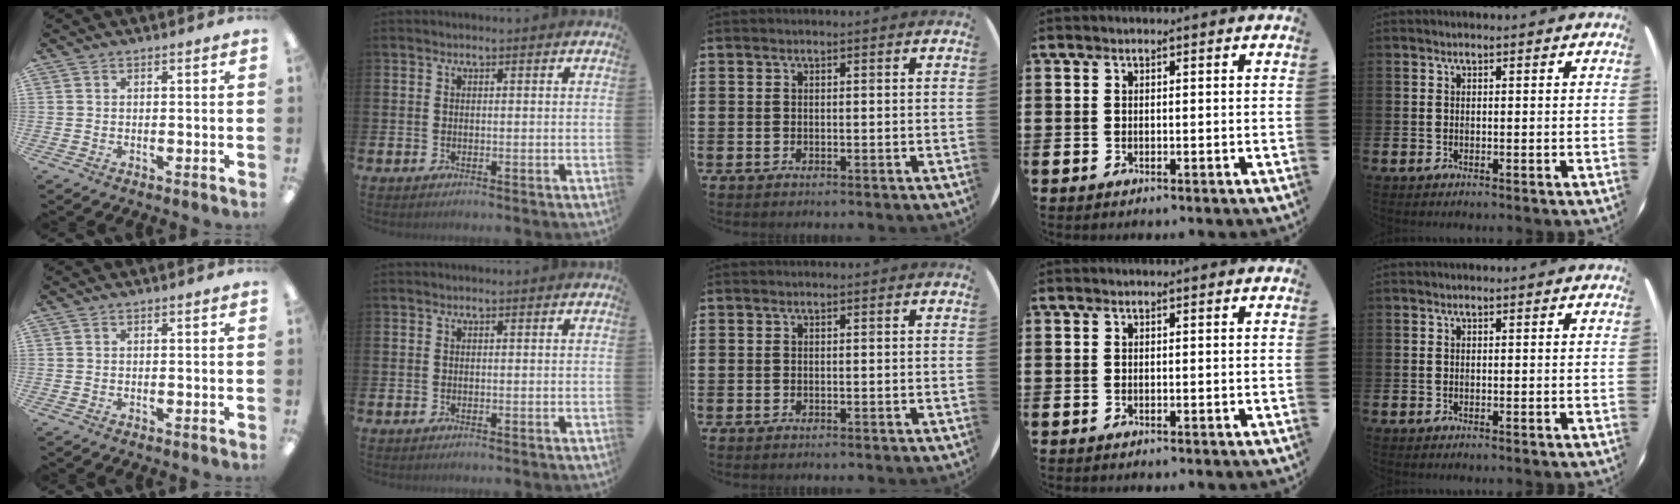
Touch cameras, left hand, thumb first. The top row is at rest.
{}